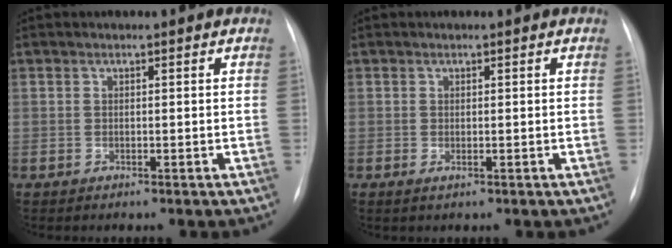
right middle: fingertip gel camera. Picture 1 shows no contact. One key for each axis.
{"total": 0.6, "fx": -0.1, "fy": 0.3, "fz": 0.5, "tx": -0.010, "ty": -0.003, "tz": -0.001}